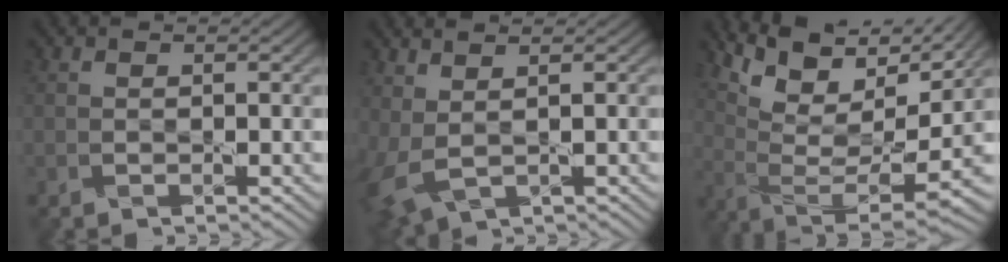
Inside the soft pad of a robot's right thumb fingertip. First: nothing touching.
{"total": 5.3, "force": [0.7, 3.1, 4.2], "torque": [-0.140, -0.010, 0.025]}
{"total": 13.3, "force": [8.1, 4.0, 9.8], "torque": [-0.214, 0.003, 0.146]}